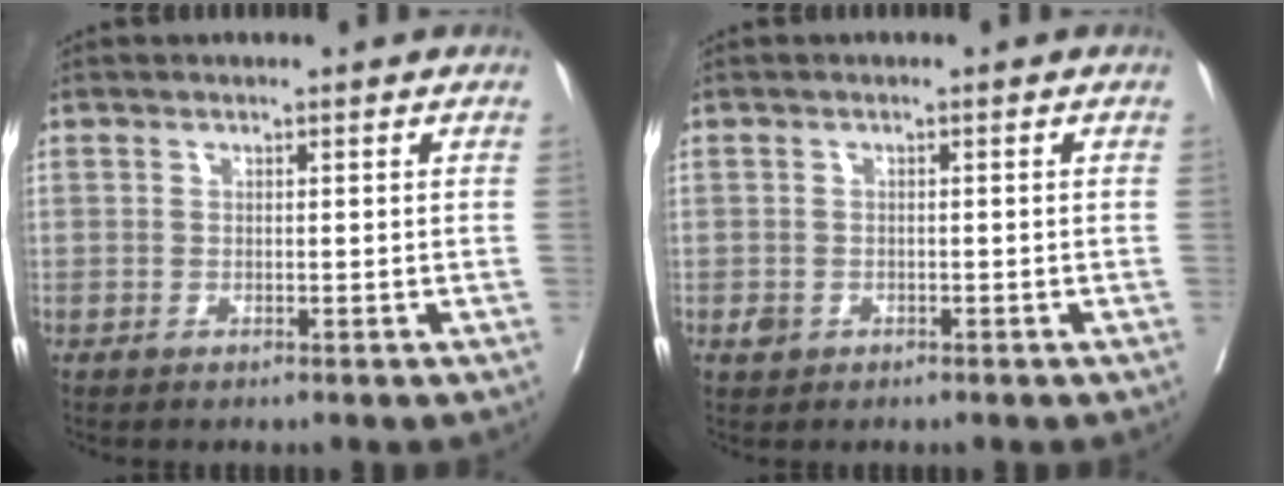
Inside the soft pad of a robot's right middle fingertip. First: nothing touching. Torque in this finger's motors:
{"motor_torque": [0.23, -0.17, 0.03, 0.02]}